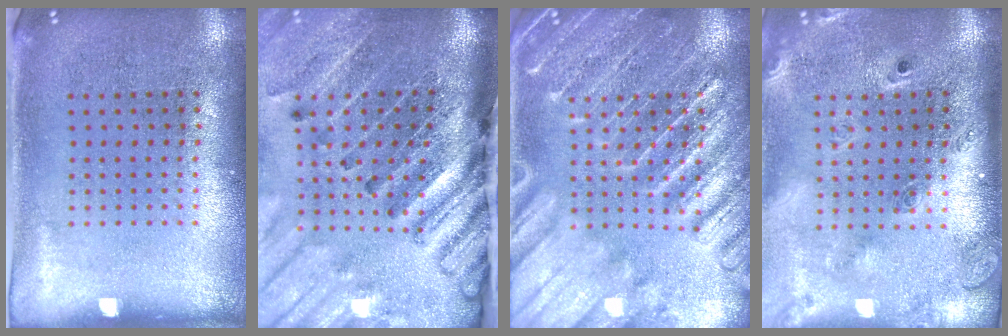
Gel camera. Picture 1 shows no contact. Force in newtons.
{"total": 4.7, "press": 3.4, "slide": 3.2}
{"total": 5.5, "press": 5.4, "slide": 0.7}
{"total": 2.5, "press": 1.8, "slide": 1.7}